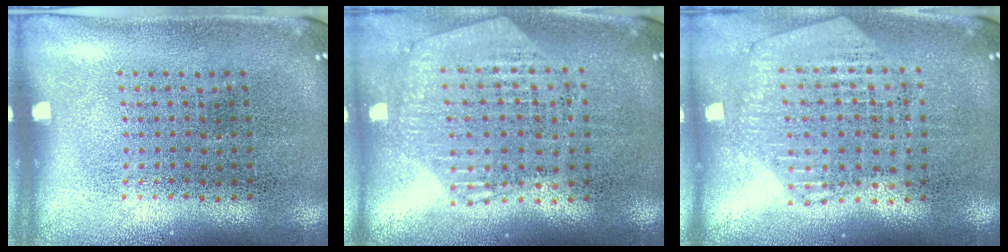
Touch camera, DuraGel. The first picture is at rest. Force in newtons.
{"total": 1.1, "press": 1.1, "slide": 0.2}
{"total": 1.2, "press": 1.1, "slide": 0.2}